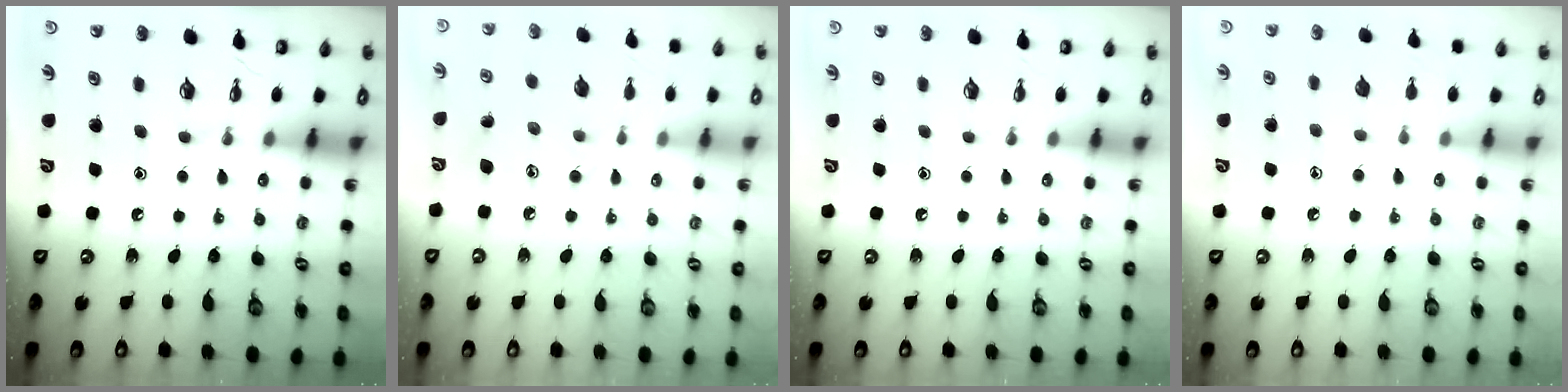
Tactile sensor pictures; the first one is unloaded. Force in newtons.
{"total": 9.7, "press": 9.6, "slide": 0.7}
{"total": 0.0}
{"total": 4.8, "press": 4.8, "slide": 0.5}